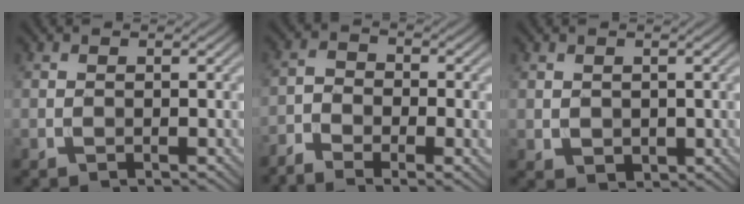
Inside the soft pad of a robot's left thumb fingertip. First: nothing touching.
{"total": 5.6, "force": [-3.8, 2.3, 3.5], "torque": [-0.071, -0.012, -0.076]}
{"total": 1.7, "force": [0.5, 1.5, 0.8], "torque": [-0.025, -0.008, 0.015]}